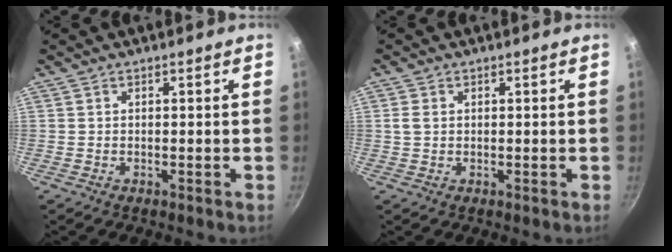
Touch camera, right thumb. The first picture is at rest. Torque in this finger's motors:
{"motor_torque": [-1.58, 1.68, 0.26, 0.01, 0.24]}